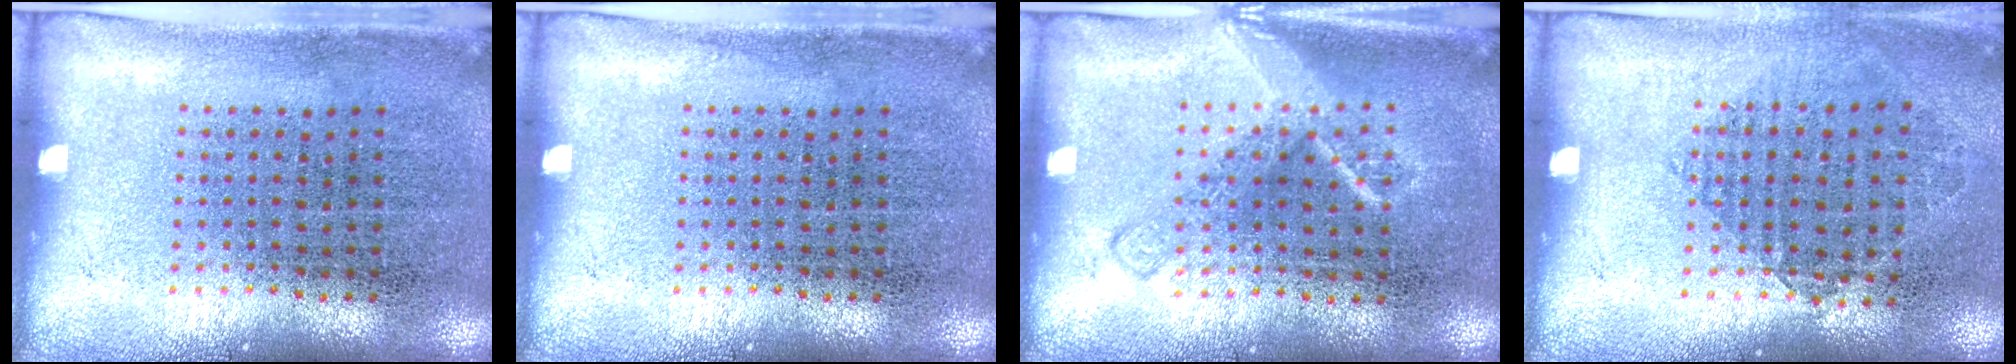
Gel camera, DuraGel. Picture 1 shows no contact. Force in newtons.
{"total": 0.0}
{"total": 2.2, "press": 2.2, "slide": 0.3}
{"total": 0.9, "press": 0.9, "slide": 0.3}